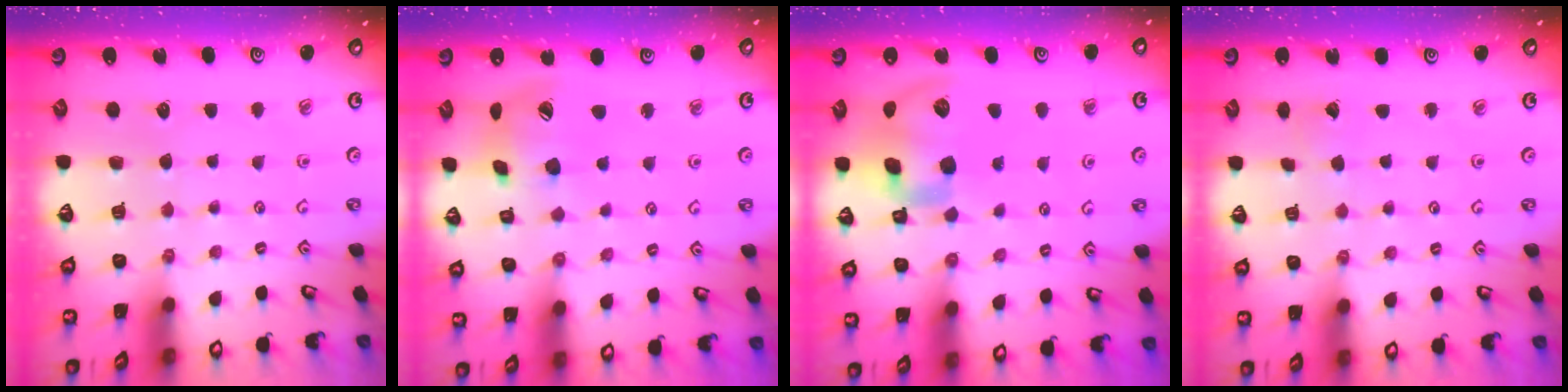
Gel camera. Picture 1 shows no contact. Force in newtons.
{"total": 14.4, "press": 14.3, "slide": 2.0}
{"total": 15.3, "press": 15.1, "slide": 2.7}
{"total": 1.4, "press": 1.4, "slide": 0.0}